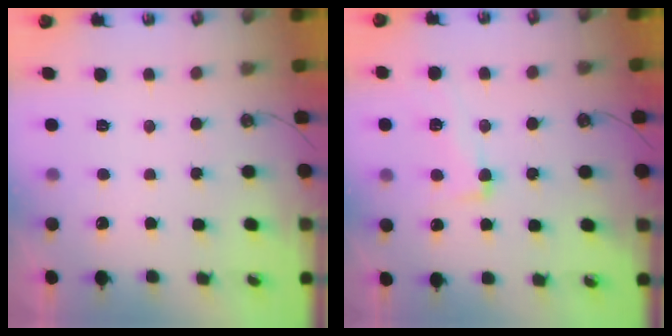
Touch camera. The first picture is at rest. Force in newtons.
{"total": 3.3, "press": 3.1, "slide": 1.2}